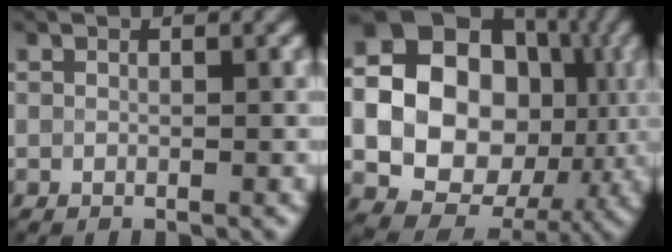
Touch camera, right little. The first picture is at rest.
{"total": 20.5, "force": [1.0, 17.8, 10.2], "torque": [-0.201, 0.013, -0.005]}